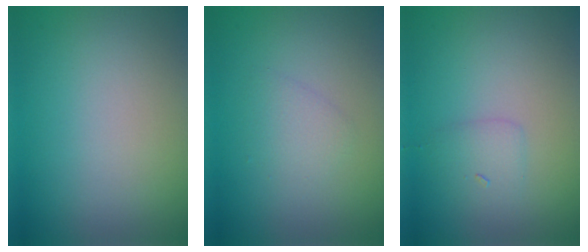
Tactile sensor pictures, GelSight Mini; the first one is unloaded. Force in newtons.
{"total": 1.6, "press": 1.6, "slide": 0.1}
{"total": 1.5, "press": 1.5, "slide": 0.2}